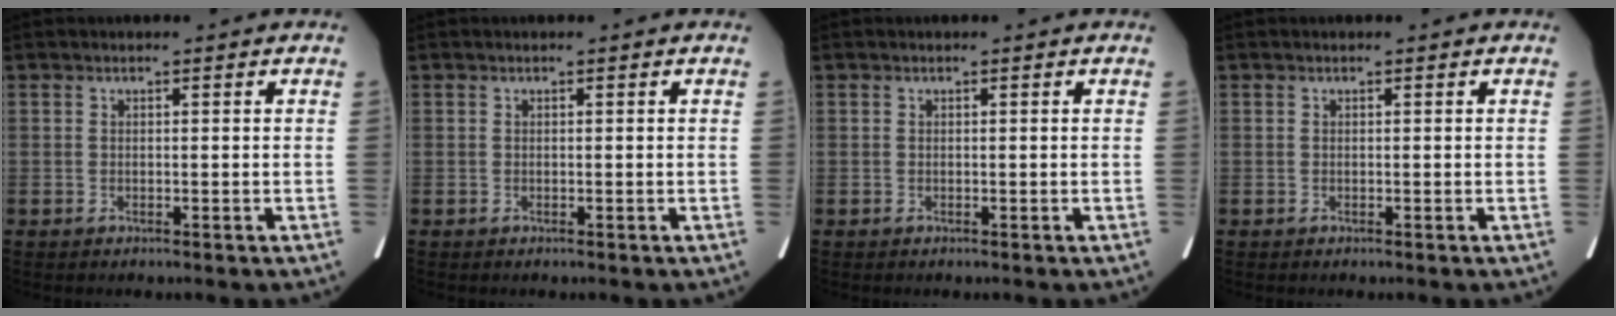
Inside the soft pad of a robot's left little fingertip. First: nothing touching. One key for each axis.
{"total": 0.0}
{"total": 0.0}
{"total": 0.0}